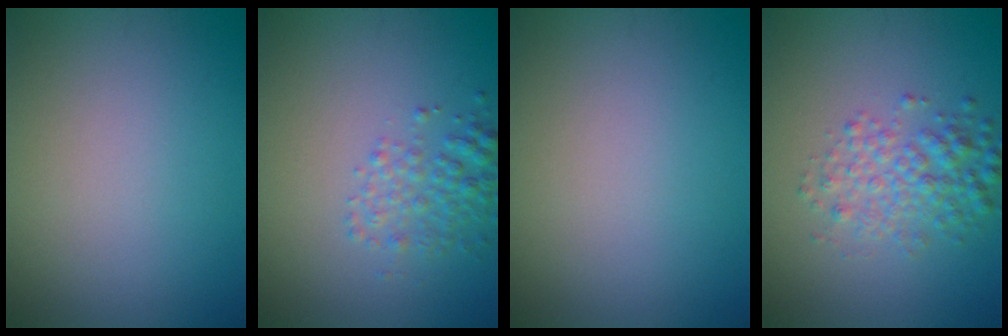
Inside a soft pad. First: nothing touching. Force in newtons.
{"total": 2.5, "press": 2.5, "slide": 0.1}
{"total": 0.0}
{"total": 3.4, "press": 3.4, "slide": 0.0}